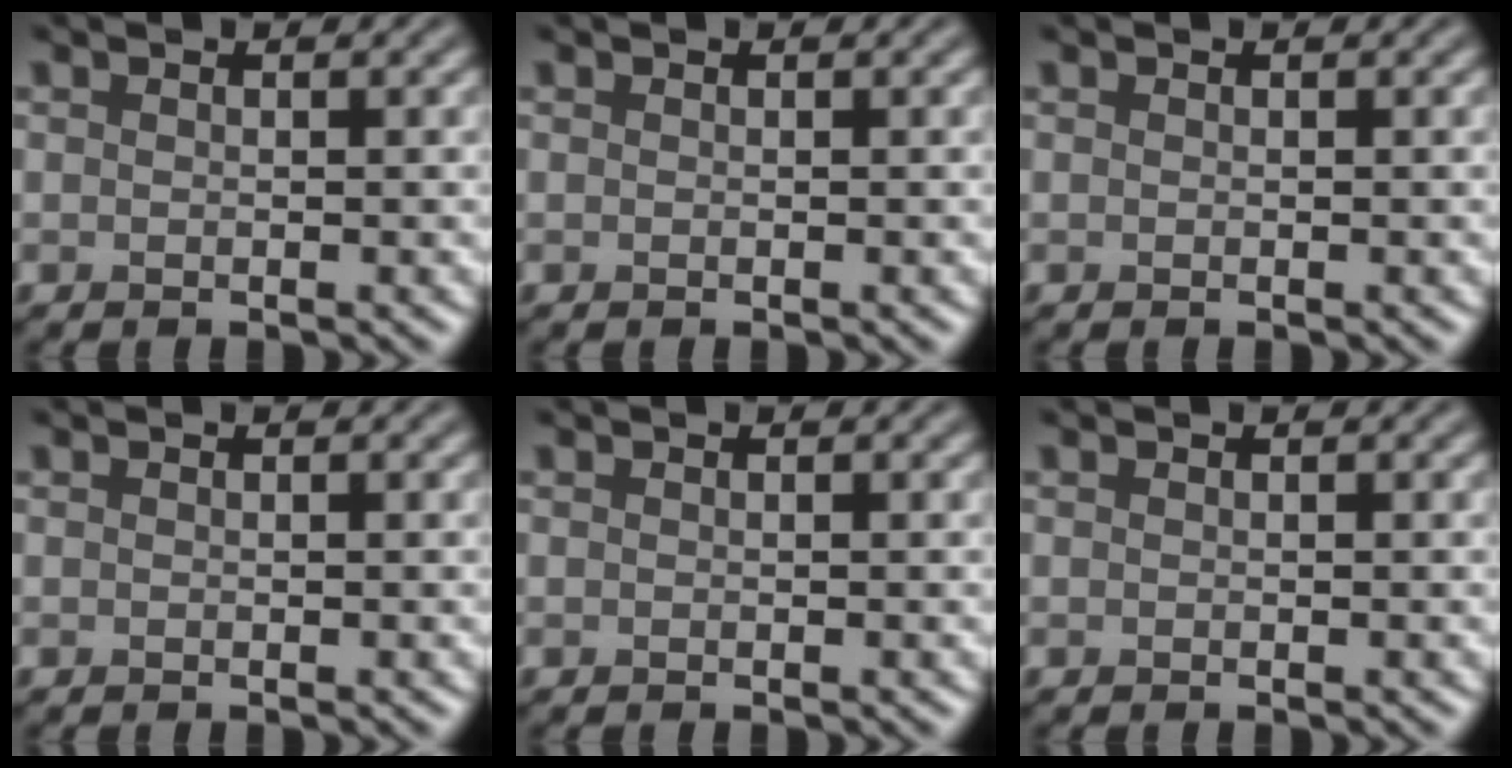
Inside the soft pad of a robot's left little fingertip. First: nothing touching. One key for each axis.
{"total": 0.0}
{"total": 0.0}
{"total": 0.0}
{"total": 0.0}
{"total": 0.0}